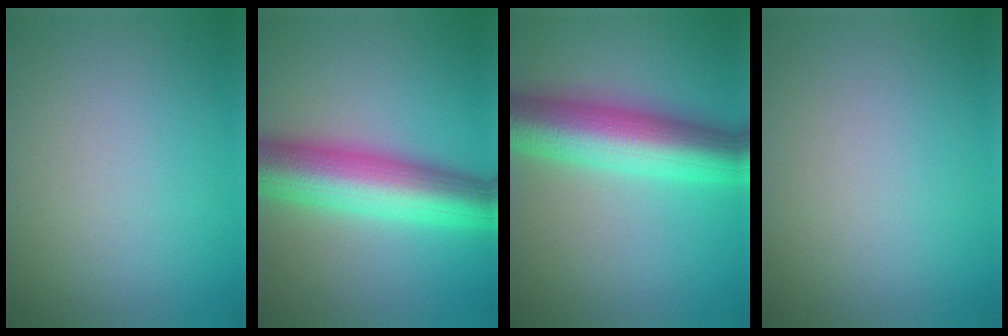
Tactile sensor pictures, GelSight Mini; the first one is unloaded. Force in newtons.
{"total": 10.3, "press": 10.3, "slide": 0.3}
{"total": 10.4, "press": 10.4, "slide": 0.1}
{"total": 0.0}